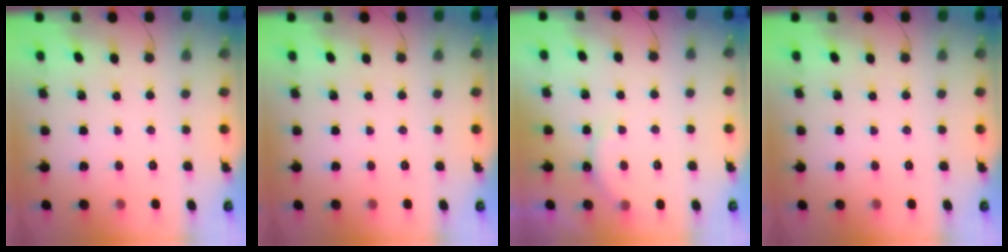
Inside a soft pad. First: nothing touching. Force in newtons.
{"total": 0.0}
{"total": 8.1, "press": 8.0, "slide": 1.0}
{"total": 0.0}